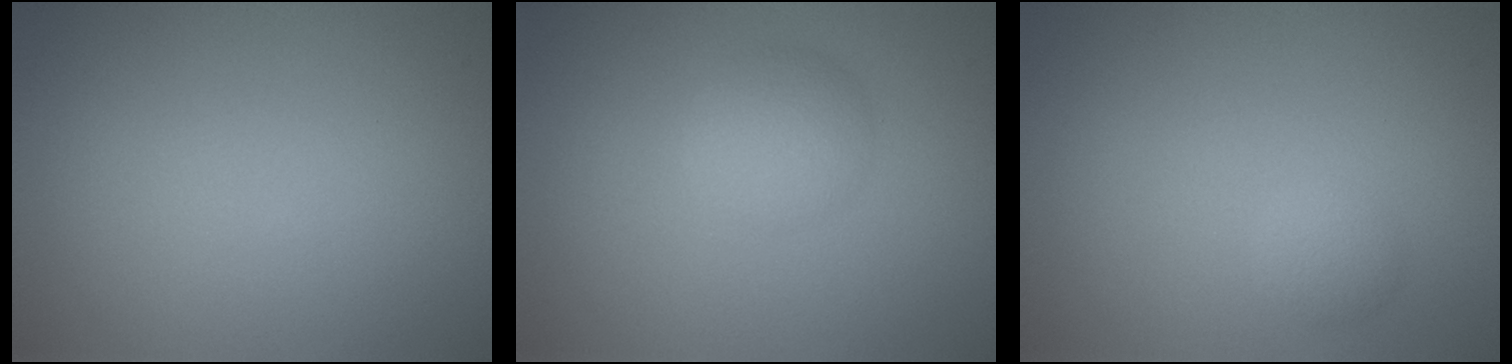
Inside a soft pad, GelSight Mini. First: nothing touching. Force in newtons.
{"total": 2.6, "press": 2.6, "slide": 0.1}
{"total": 1.2, "press": 1.2, "slide": 0.0}